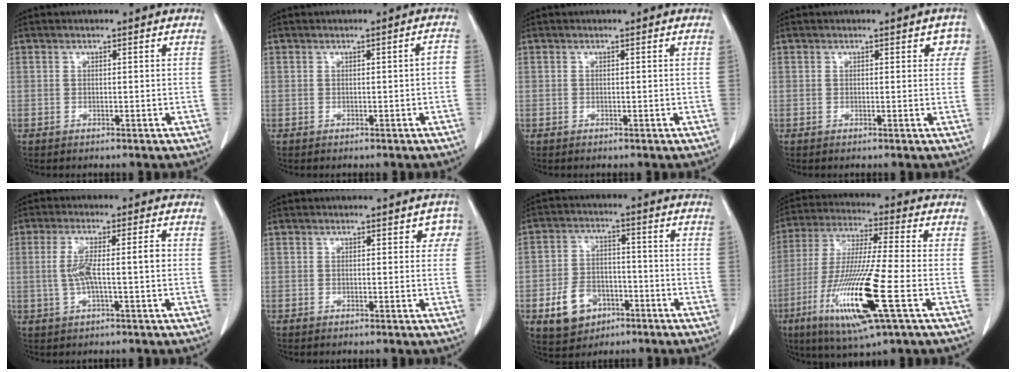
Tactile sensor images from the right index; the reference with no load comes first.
{"total": 1.3, "force": [-0.4, 0.2, 1.3], "torque": [-0.011, 0.002, -0.005]}
{"total": 0.0}
{"total": 2.5, "force": [1.1, 1.6, 1.5], "torque": [-0.001, 0.007, 0.006]}
{"total": 6.2, "force": [-0.2, 0.6, 6.1], "torque": [-0.123, 0.011, -0.004]}
{"total": 2.5, "force": [1.1, 1.7, 1.6], "torque": [0.000, 0.010, 0.006]}
{"total": 8.6, "force": [-3.8, 6.3, 4.4], "torque": [-0.095, 0.011, -0.056]}
{"total": 17.2, "force": [-5.9, 0.5, 16.1], "torque": [-0.336, -0.029, -0.111]}